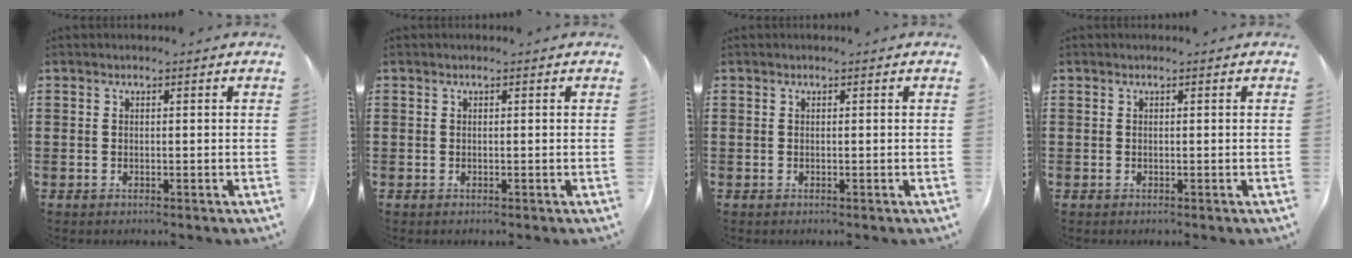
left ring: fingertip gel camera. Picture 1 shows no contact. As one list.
[{"total": 0.0}, {"total": 0.0}, {"total": 0.0}]